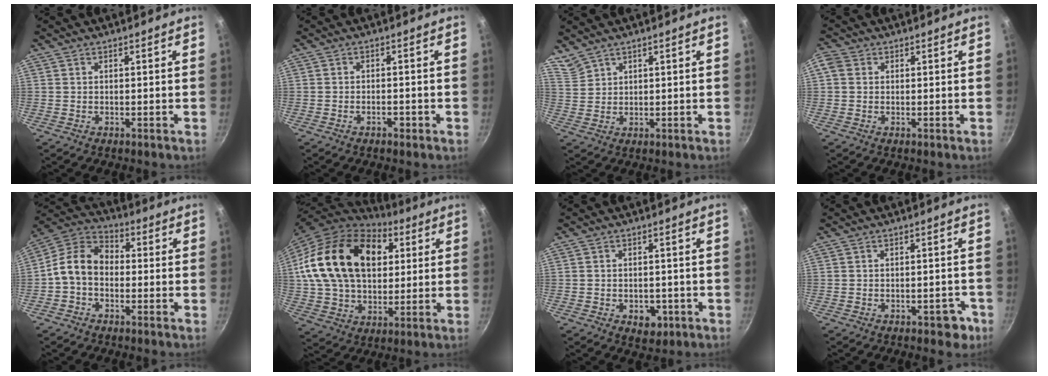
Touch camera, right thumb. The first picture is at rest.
{"total": 1.8, "force": [-1.1, 0.9, 1.2], "torque": [-0.016, 0.011, -0.017]}
{"total": 3.5, "force": [3.2, 1.2, 0.4], "torque": [-0.004, -0.005, 0.072]}
{"total": 2.6, "force": [0.5, 2.2, 1.2], "torque": [-0.023, 0.006, 0.001]}
{"total": 9.8, "force": [-1.5, 7.4, 6.3], "torque": [-0.096, 0.040, -0.052]}
{"total": 26.1, "force": [6.6, 17.8, 17.9], "torque": [-0.298, 0.012, 0.111]}
{"total": 4.8, "force": [-1.8, 3.3, 2.9], "torque": [-0.026, 0.010, -0.016]}
{"total": 4.2, "force": [-2.2, 2.4, 2.6], "torque": [-0.009, 0.028, -0.013]}